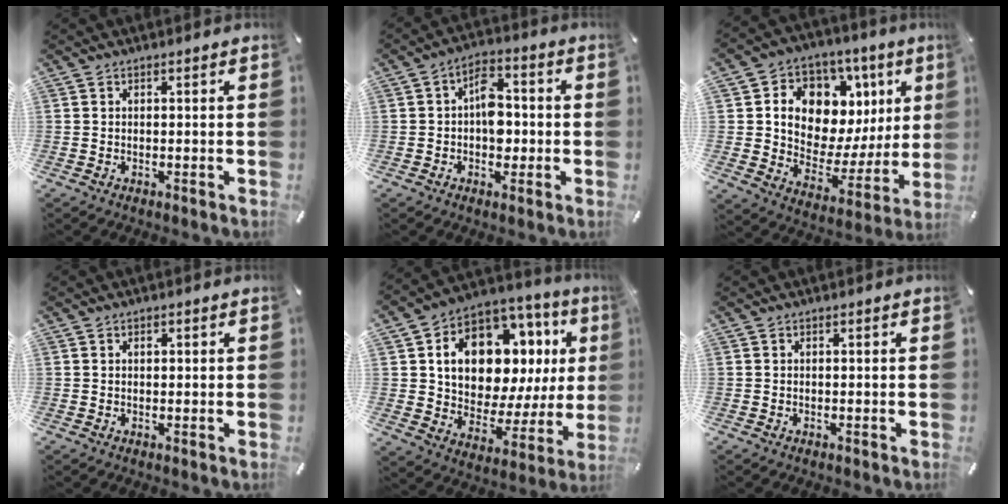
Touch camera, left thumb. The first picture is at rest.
{"total": 7.2, "force": [-0.6, 4.9, 5.2], "torque": [-0.062, 0.005, -0.015]}
{"total": 11.0, "force": [4.7, 8.7, 4.7], "torque": [-0.067, -0.061, 0.086]}
{"total": 0.8, "force": [0.2, 0.6, 0.4], "torque": [-0.001, -0.001, 0.003]}
{"total": 17.7, "force": [7.2, 10.9, 12.0], "torque": [-0.190, -0.051, 0.123]}
{"total": 0.0}